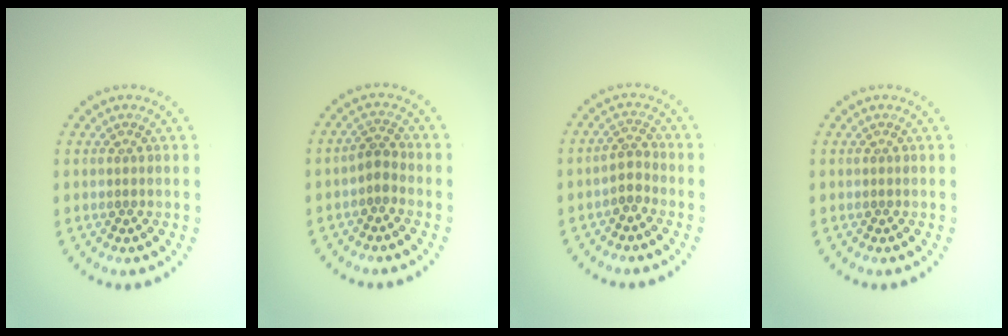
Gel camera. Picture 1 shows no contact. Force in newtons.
{"total": 1.6, "press": 1.3, "slide": 0.9}
{"total": 1.6, "press": 1.3, "slide": 1.0}
{"total": 0.0}